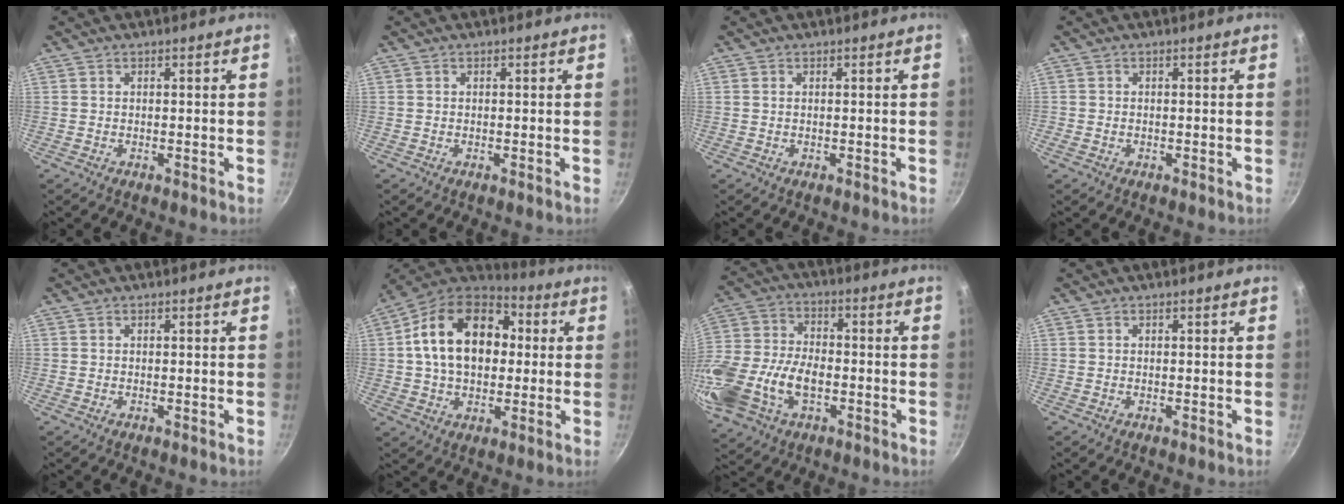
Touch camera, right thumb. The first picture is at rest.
{"total": 0.0}
{"total": 0.0}
{"total": 1.0, "force": [-0.5, 0.8, 0.3], "torque": [-0.006, 0.002, -0.009]}
{"total": 0.0}
{"total": 19.9, "force": [2.6, 13.8, 14.0], "torque": [-0.210, 0.030, 0.029]}
{"total": 20.1, "force": [-5.8, 12.8, 14.4], "torque": [-0.316, 0.020, -0.109]}
{"total": 0.0}